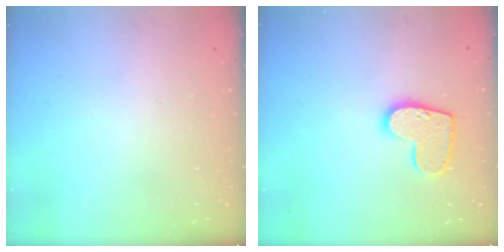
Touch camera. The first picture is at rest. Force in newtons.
{"total": 12.0, "press": 11.9, "slide": 0.7}